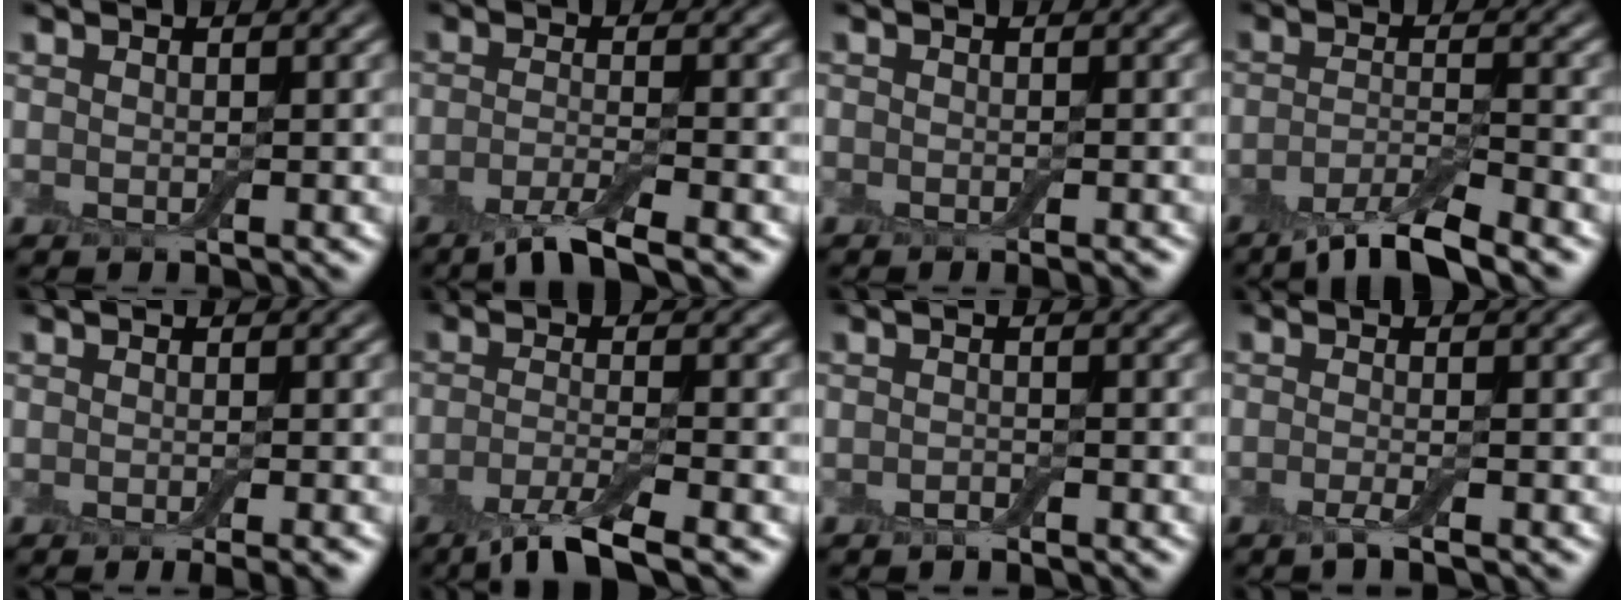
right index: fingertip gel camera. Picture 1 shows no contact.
{"total": 3.7, "force": [-2.3, 0.6, 2.8], "torque": [-0.050, -0.006, -0.056]}
{"total": 1.5, "force": [-1.1, 0.4, 0.9], "torque": [-0.007, -0.004, -0.012]}
{"total": 5.3, "force": [-3.8, 1.1, 3.5], "torque": [-0.057, -0.005, -0.076]}
{"total": 2.9, "force": [-1.6, 0.7, 2.4], "torque": [-0.017, -0.002, -0.020]}
{"total": 4.5, "force": [-2.8, 0.8, 3.4], "torque": [-0.060, -0.009, -0.062]}
{"total": 0.7, "force": [-0.6, 0.1, 0.4], "torque": [-0.007, 0.001, -0.011]}
{"total": 1.8, "force": [-1.0, 0.3, 1.5], "torque": [-0.017, -0.004, -0.027]}